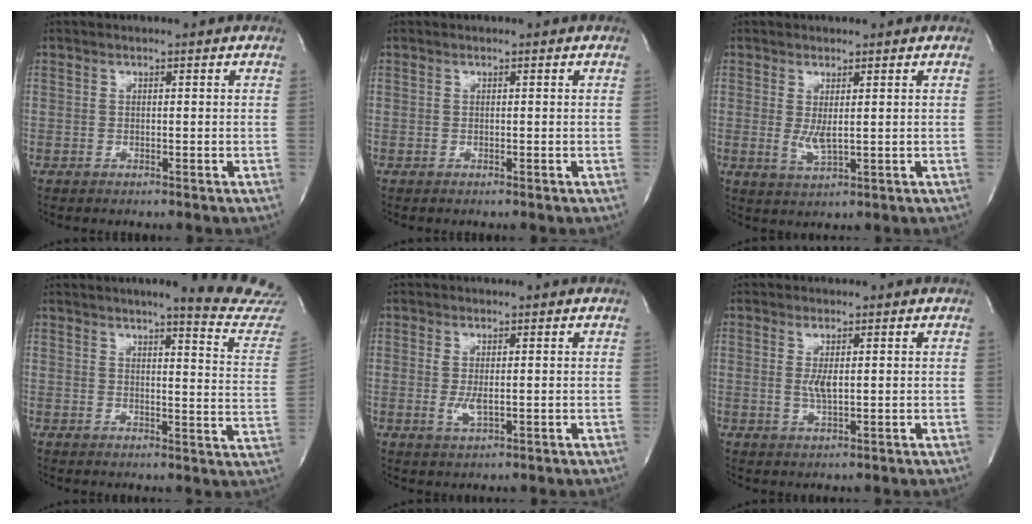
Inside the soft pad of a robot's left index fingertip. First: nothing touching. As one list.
[{"total": 0.0}, {"total": 2.7, "force": [-0.3, 0.7, 2.6], "torque": [-0.054, -0.015, 0.005]}, {"total": 13.8, "force": [13.0, -0.8, 4.5], "torque": [-0.047, -0.114, 0.127]}, {"total": 2.5, "force": [-0.8, 0.7, 2.2], "torque": [-0.047, -0.011, -0.006]}, {"total": 2.4, "force": [-0.2, 0.5, 2.3], "torque": [-0.050, -0.010, 0.002]}]